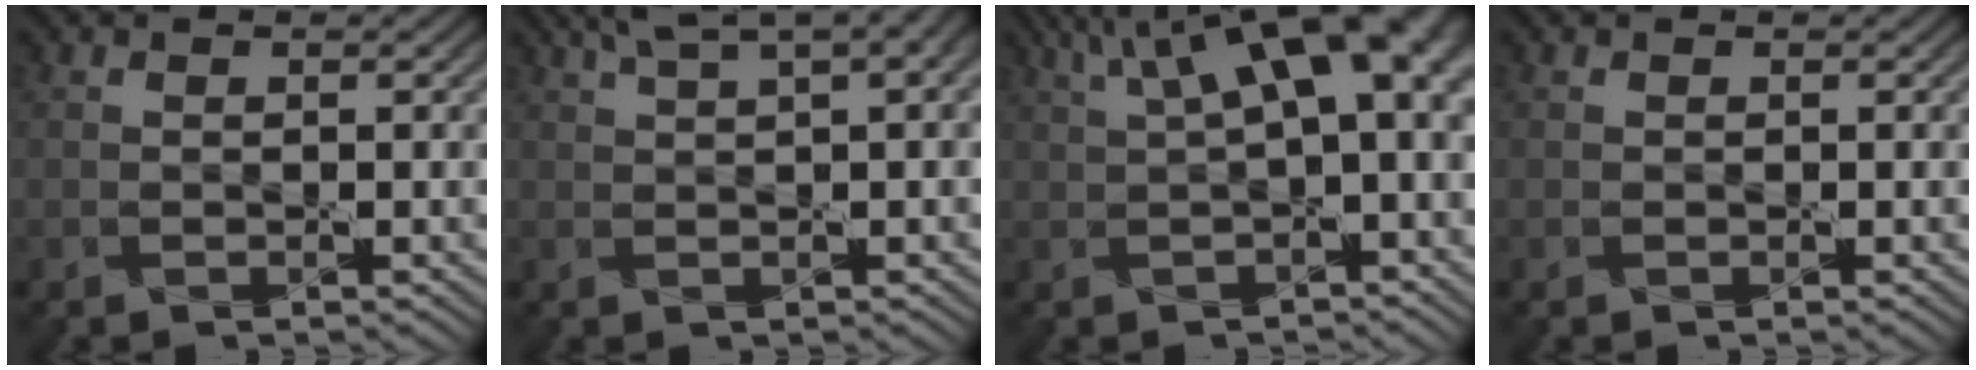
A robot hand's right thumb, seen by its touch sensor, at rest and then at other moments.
{"total": 8.3, "force": [4.3, 2.4, 6.7], "torque": [-0.095, 0.038, 0.044]}
{"total": 10.9, "force": [3.5, 3.6, 9.6], "torque": [-0.146, 0.020, 0.059]}
{"total": 0.0}